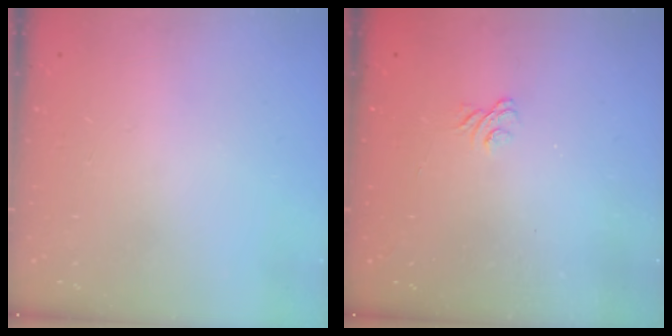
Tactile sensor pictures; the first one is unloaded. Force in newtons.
{"total": 1.9, "press": 1.5, "slide": 1.1}